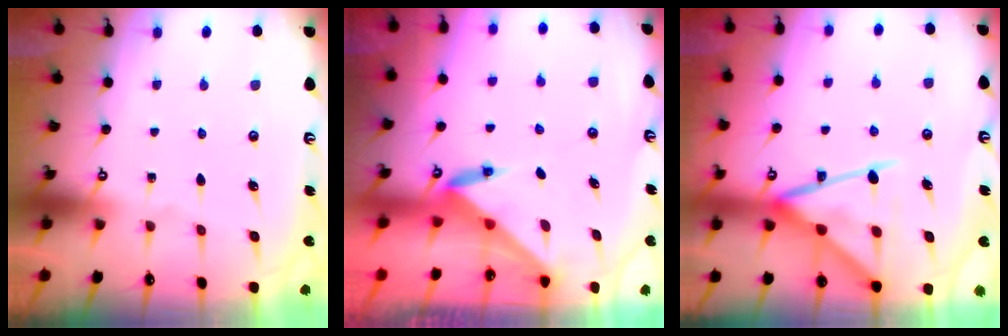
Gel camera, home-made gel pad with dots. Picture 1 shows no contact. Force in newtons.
{"total": 3.6, "press": 3.5, "slide": 0.4}
{"total": 17.0, "press": 16.9, "slide": 1.4}